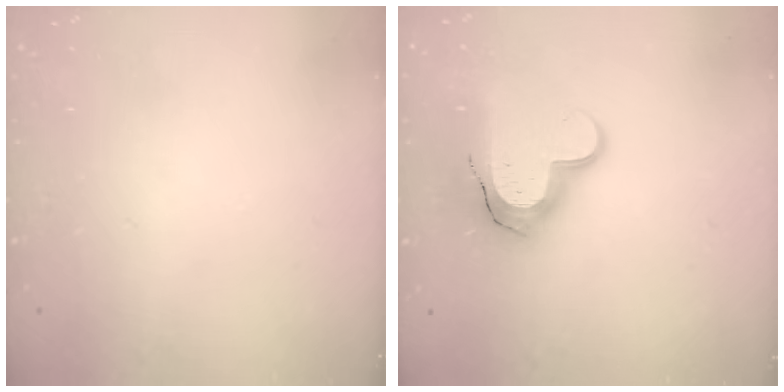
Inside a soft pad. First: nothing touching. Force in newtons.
{"total": 14.2, "press": 14.1, "slide": 1.0}